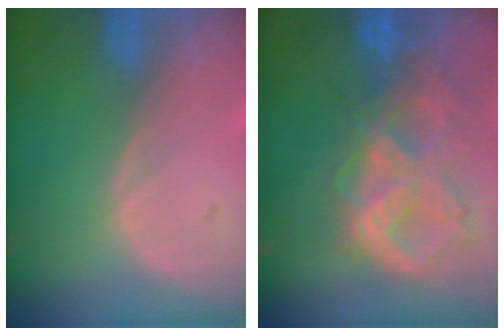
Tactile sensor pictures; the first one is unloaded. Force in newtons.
{"total": 10.5, "press": 8.9, "slide": 5.7}